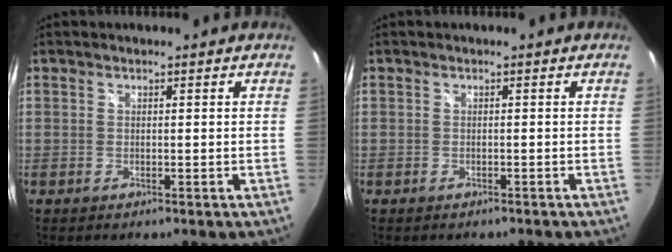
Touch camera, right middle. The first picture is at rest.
{"total": 1.6, "force": [-1.4, 0.5, 0.5], "torque": [-0.011, -0.010, -0.020]}